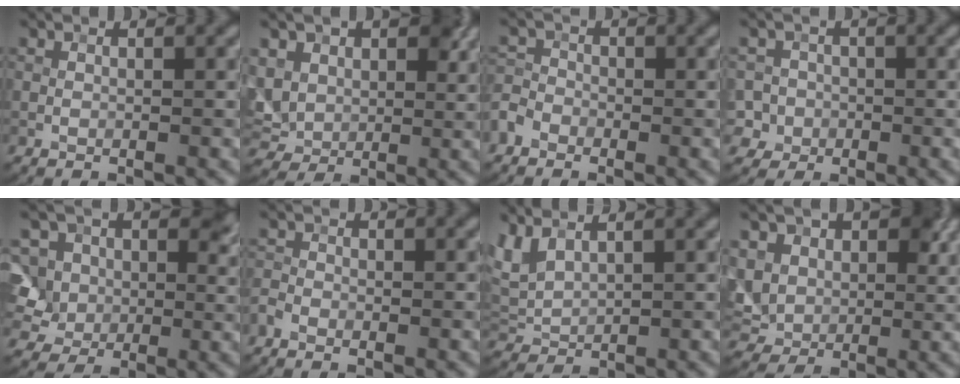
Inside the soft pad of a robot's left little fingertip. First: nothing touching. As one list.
[{"total": 7.4, "force": [2.5, 5.8, 3.8], "torque": [-0.101, 0.011, 0.038]}, {"total": 2.2, "force": [-1.6, 1.5, 0.6], "torque": [-0.014, 0.003, -0.044]}, {"total": 3.9, "force": [-1.1, 3.6, 0.7], "torque": [0.012, 0.011, -0.036]}, {"total": 10.9, "force": [4.1, 8.3, 5.6], "torque": [-0.110, 0.020, 0.047]}, {"total": 1.2, "force": [-1.0, 0.6, 0.4], "torque": [-0.009, 0.001, -0.027]}, {"total": 3.4, "force": [2.3, 1.5, 2.0], "torque": [-0.059, 0.010, 0.051]}, {"total": 8.3, "force": [2.7, 6.4, 4.4], "torque": [-0.108, 0.013, 0.038]}]